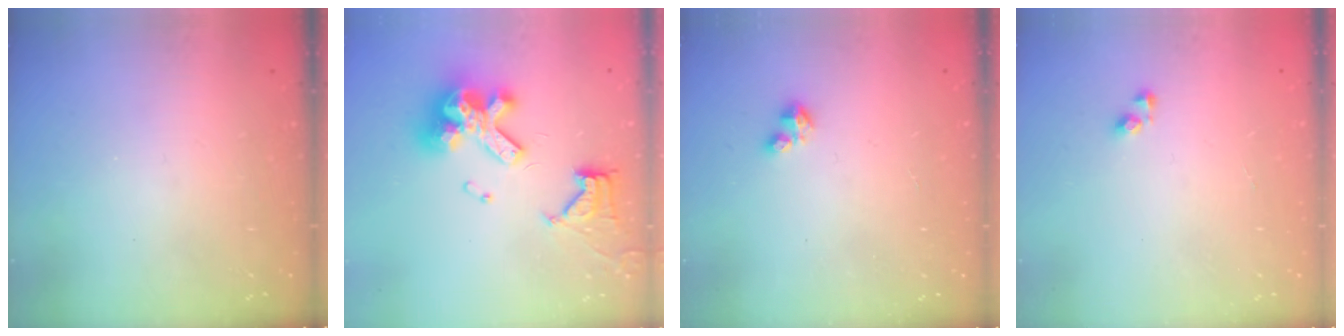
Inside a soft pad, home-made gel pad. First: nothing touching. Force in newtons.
{"total": 15.7, "press": 15.6, "slide": 1.7}
{"total": 1.6, "press": 1.6, "slide": 0.4}
{"total": 3.4, "press": 3.4, "slide": 0.3}